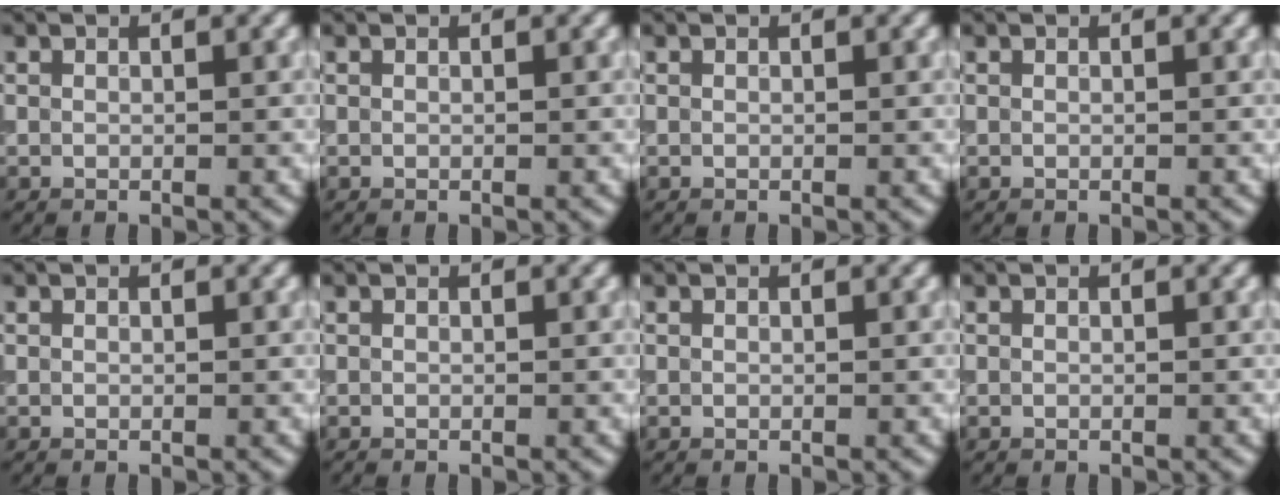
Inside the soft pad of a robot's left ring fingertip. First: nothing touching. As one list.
[{"total": 0.0}, {"total": 0.0}, {"total": 0.0}, {"total": 0.0}, {"total": 0.0}, {"total": 0.0}, {"total": 0.0}]